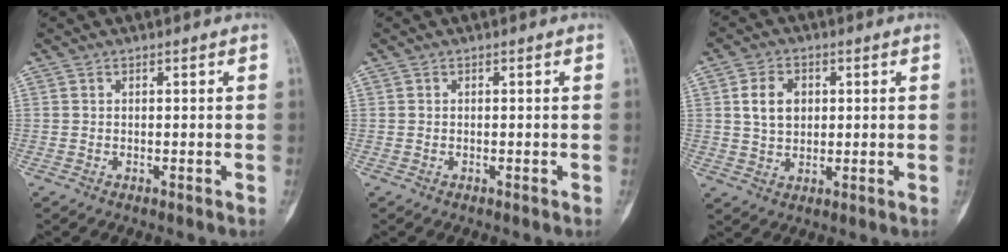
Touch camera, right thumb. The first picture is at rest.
{"total": 0.0}
{"total": 6.6, "force": [1.5, 4.9, 4.2], "torque": [-0.054, -0.004, 0.026]}